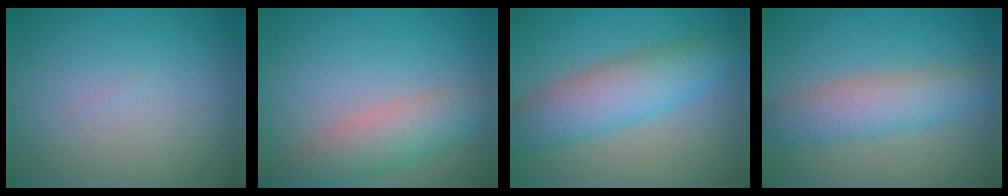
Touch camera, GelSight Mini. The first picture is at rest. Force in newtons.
{"total": 4.7, "press": 4.7, "slide": 0.3}
{"total": 6.5, "press": 6.5, "slide": 0.0}
{"total": 5.0, "press": 5.0, "slide": 0.1}